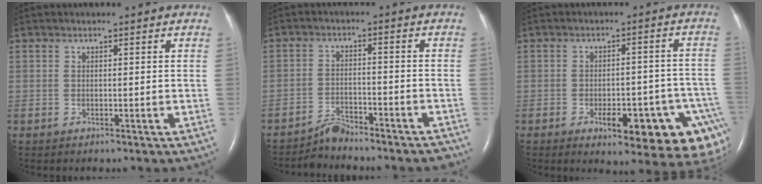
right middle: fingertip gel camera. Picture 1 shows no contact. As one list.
[{"total": 5.4, "force": [-5.3, 0.8, 0.7], "torque": [-0.004, 0.000, -0.085]}, {"total": 16.1, "force": [-8.9, 5.3, 12.4], "torque": [-0.066, 0.027, -0.103]}]